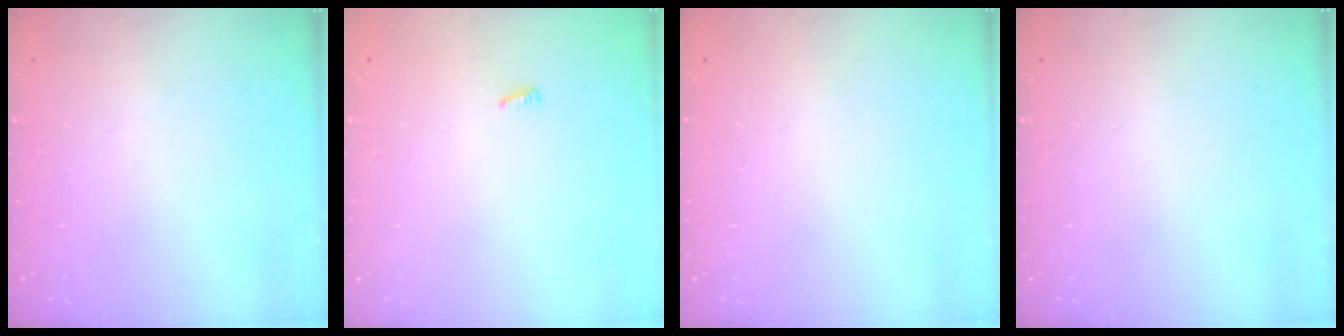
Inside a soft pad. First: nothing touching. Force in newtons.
{"total": 2.6, "press": 2.6, "slide": 0.2}
{"total": 1.1, "press": 0.9, "slide": 0.6}
{"total": 0.0}